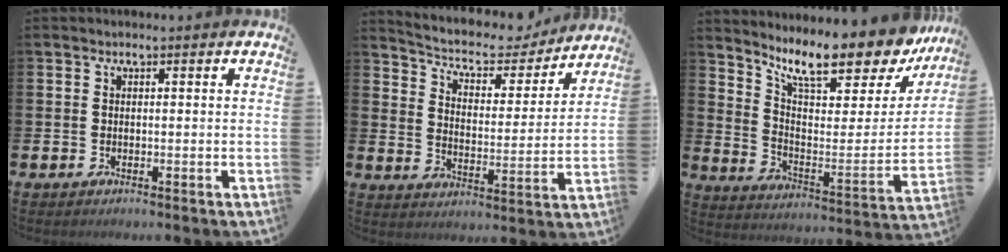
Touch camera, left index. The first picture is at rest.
{"total": 6.9, "force": [6.2, 2.5, 1.8], "torque": [-0.068, -0.043, 0.104]}
{"total": 10.9, "force": [9.4, 2.8, 4.8], "torque": [-0.110, -0.074, 0.154]}